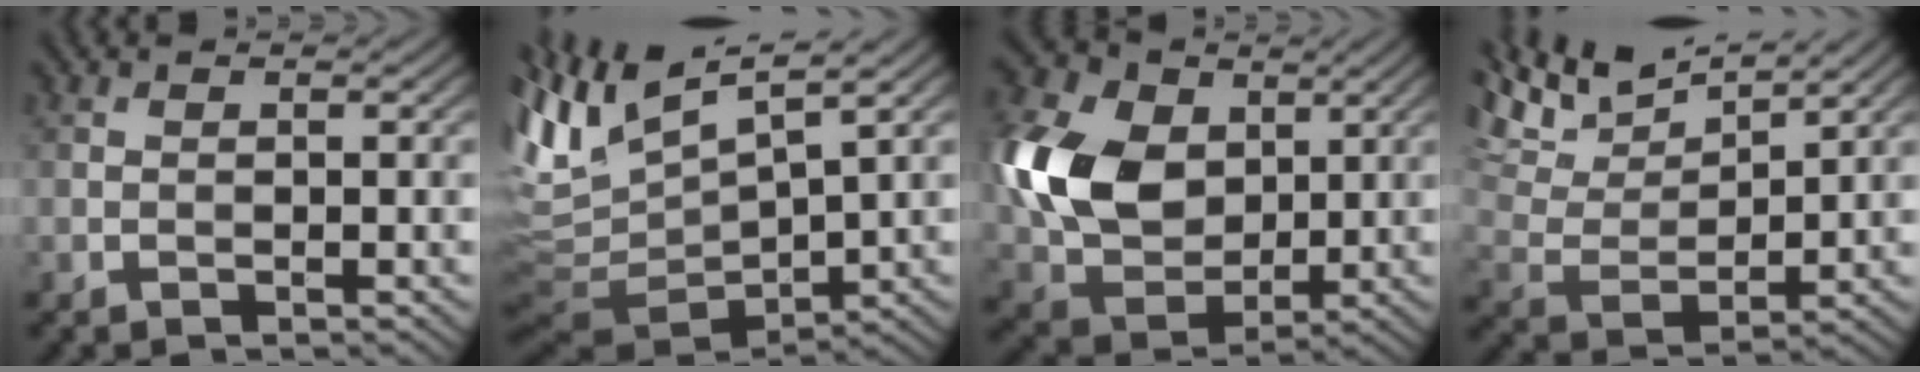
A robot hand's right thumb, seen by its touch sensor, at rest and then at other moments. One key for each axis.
{"total": 11.4, "fx": 3.3, "fy": 3.7, "fz": 10.3, "tx": -0.230, "ty": 0.007, "tz": 0.084}
{"total": 13.4, "fx": 2.5, "fy": 9.9, "fz": 8.7, "tx": -0.226, "ty": 0.012, "tz": 0.042}
{"total": 11.7, "fx": 9.2, "fy": 3.2, "fz": 6.5, "tx": -0.161, "ty": 0.007, "tz": 0.153}